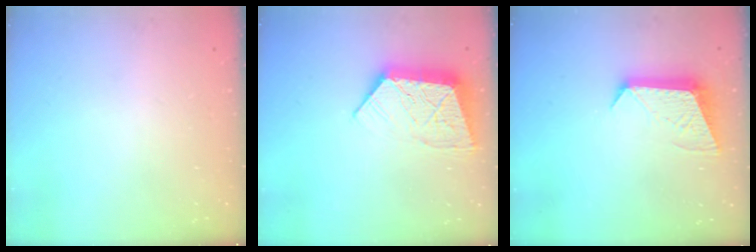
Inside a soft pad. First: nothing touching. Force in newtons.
{"total": 11.6, "press": 11.6, "slide": 0.9}
{"total": 10.3, "press": 10.3, "slide": 0.5}